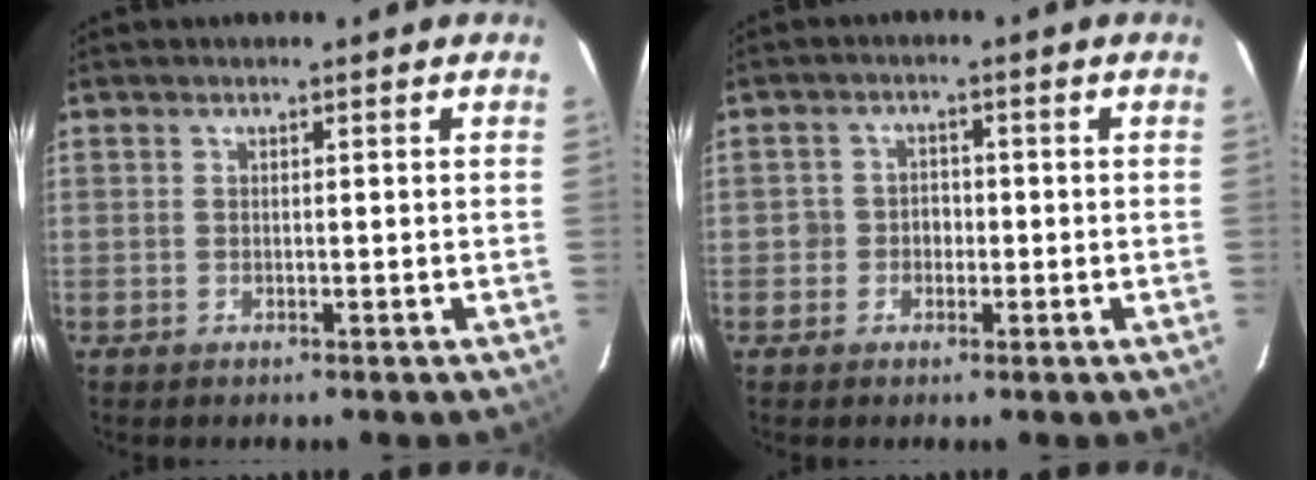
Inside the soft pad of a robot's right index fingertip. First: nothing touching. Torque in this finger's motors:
{"motor_torque": [0.05, 0.05, 0.02, 0.02]}